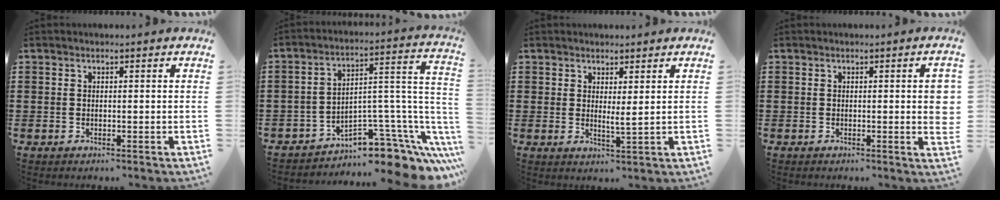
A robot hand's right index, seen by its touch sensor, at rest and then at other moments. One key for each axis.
{"total": 6.3, "fx": -4.7, "fy": 3.2, "fz": 2.7, "tx": -0.037, "ty": -0.007, "tz": -0.088}
{"total": 1.8, "fx": 1.4, "fy": 0.1, "fz": 1.1, "tx": -0.017, "ty": -0.002, "tz": 0.024}
{"total": 3.9, "fx": 0.1, "fy": 0.8, "fz": 3.8, "tx": -0.047, "ty": -0.005, "tz": -0.002}